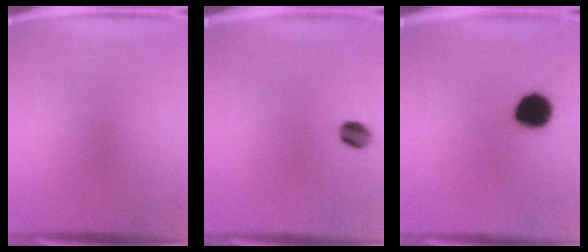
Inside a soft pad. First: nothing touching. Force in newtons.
{"total": 3.4}
{"total": 10.1}